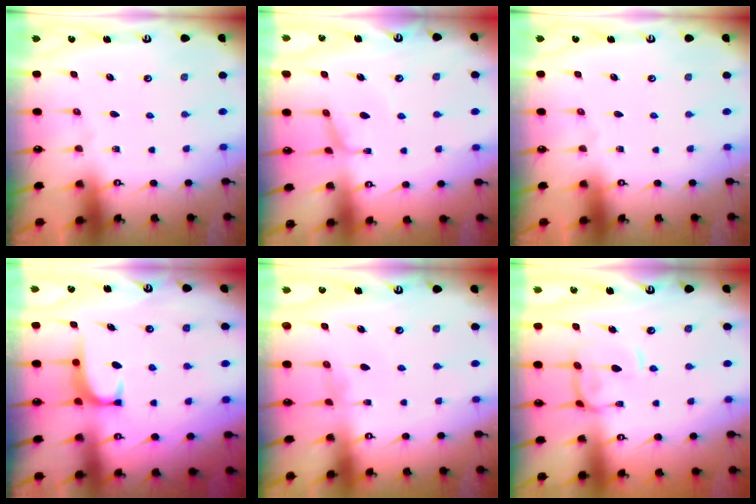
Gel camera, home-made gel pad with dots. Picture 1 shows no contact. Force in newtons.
{"total": 0.0}
{"total": 0.0}
{"total": 1.8, "press": 1.8, "slide": 0.4}
{"total": 1.7, "press": 1.6, "slide": 0.3}
{"total": 2.9, "press": 2.8, "slide": 0.8}